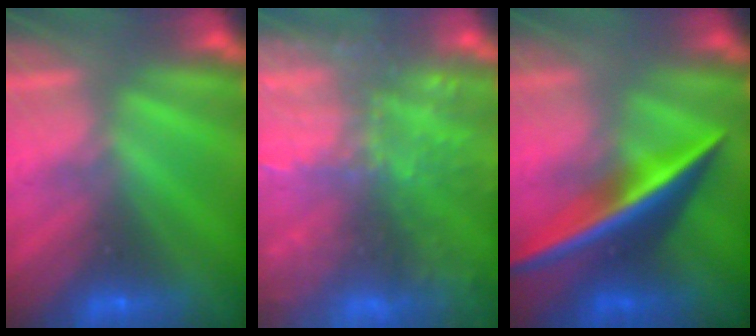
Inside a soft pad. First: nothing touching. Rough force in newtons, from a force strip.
{"total": 9.6}
{"total": 2.7}